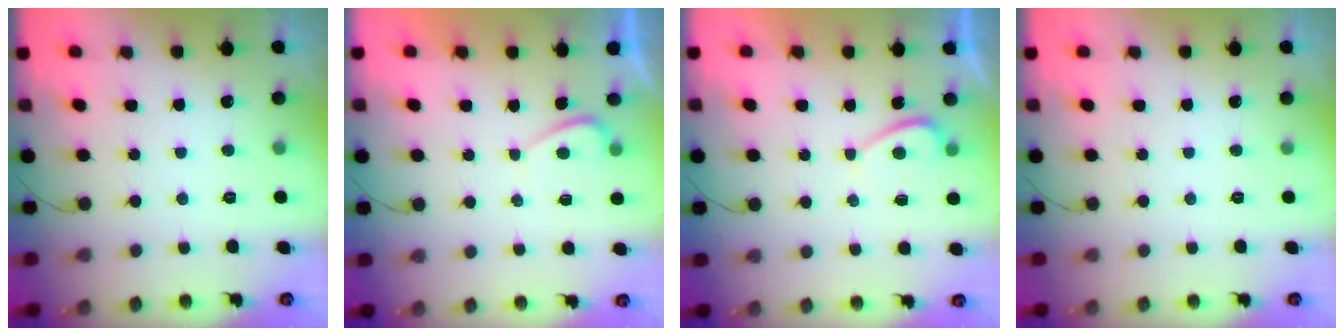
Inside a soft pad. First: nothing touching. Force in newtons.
{"total": 0.8, "press": 0.6, "slide": 0.5}
{"total": 0.7, "press": 0.5, "slide": 0.5}
{"total": 0.0}